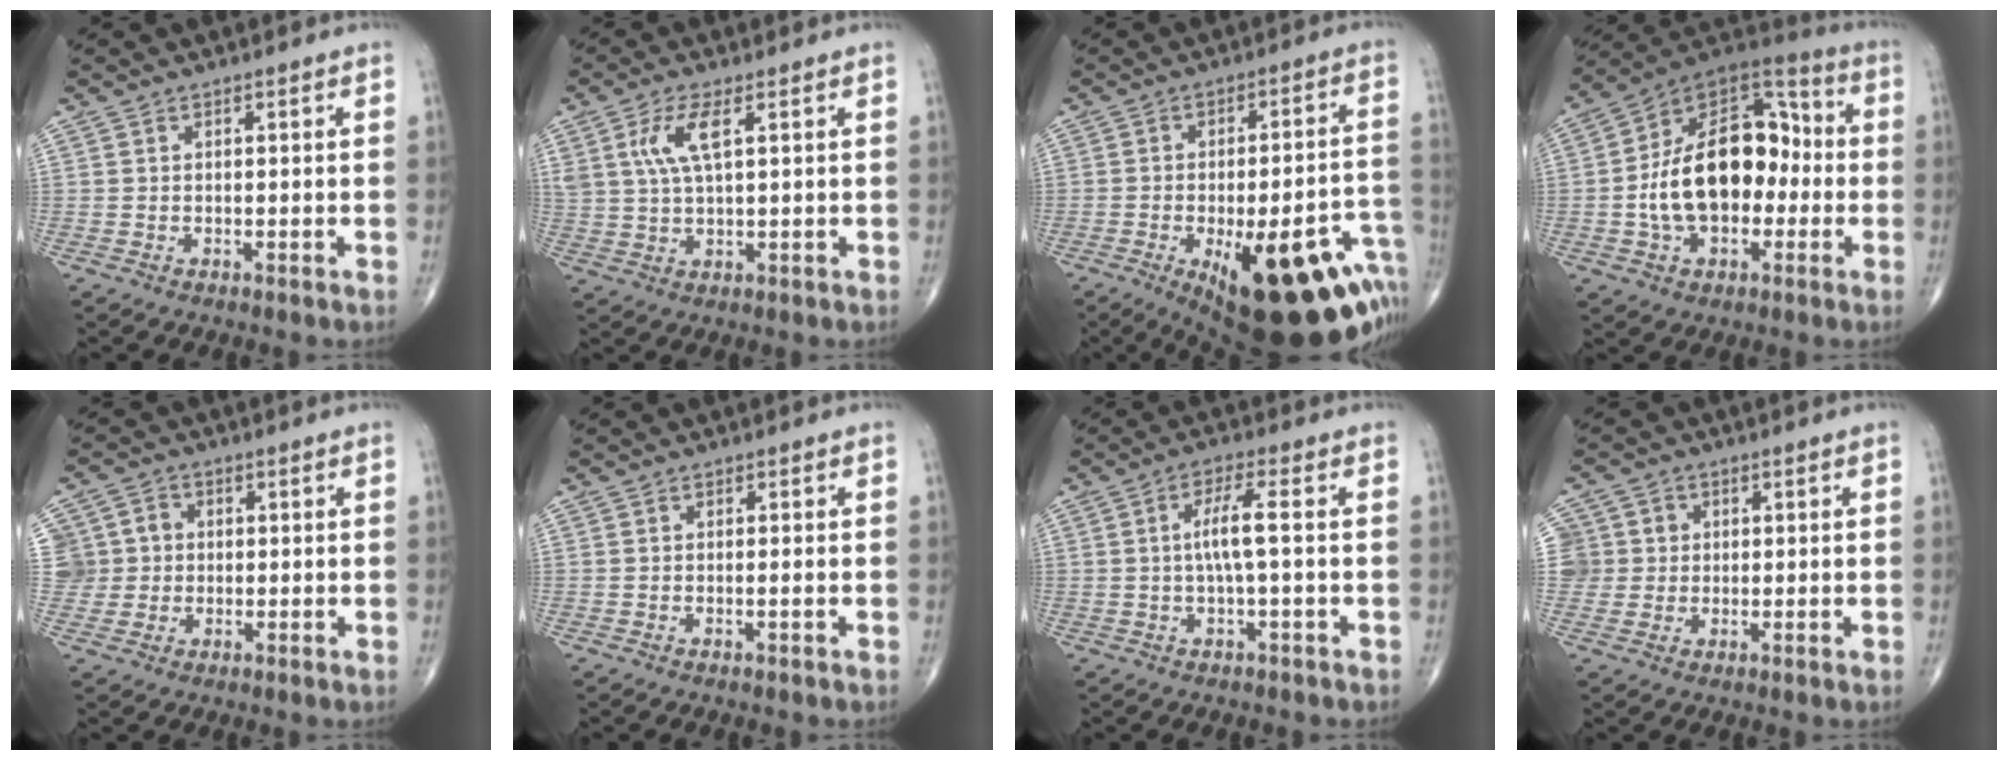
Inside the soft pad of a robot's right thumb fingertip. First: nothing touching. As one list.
[{"total": 6.5, "force": [2.4, 2.1, 5.7], "torque": [-0.128, -0.002, 0.052]}, {"total": 29.0, "force": [-12.2, 10.5, 24.1], "torque": [-0.228, 0.038, -0.146]}, {"total": 20.9, "force": [-1.6, 13.0, 16.3], "torque": [-0.244, 0.040, -0.032]}, {"total": 7.5, "force": [0.8, 7.3, 1.4], "torque": [-0.003, 0.021, 0.014]}, {"total": 0.5, "force": [-0.2, -0.3, 0.4], "torque": [-0.010, -0.001, -0.006]}, {"total": 5.1, "force": [0.0, 0.1, 5.1], "torque": [-0.114, 0.010, -0.003]}, {"total": 6.5, "force": [1.0, 6.4, 0.7], "torque": [0.011, 0.017, 0.017]}]